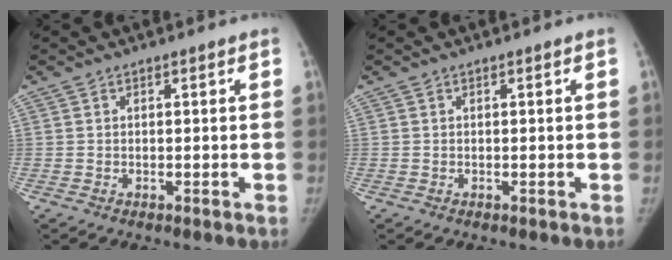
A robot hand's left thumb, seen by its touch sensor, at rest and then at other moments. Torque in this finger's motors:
{"motor_torque": [0.21, 0.19, -0.27, -0.01, 0.02]}